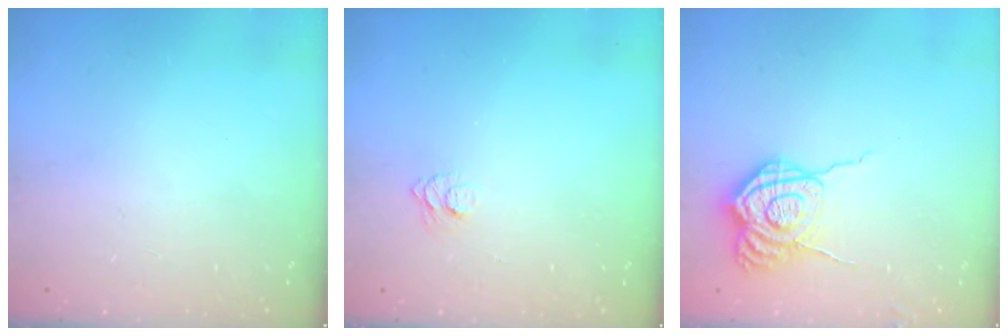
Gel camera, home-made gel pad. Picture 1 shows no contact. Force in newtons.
{"total": 5.8, "press": 5.7, "slide": 0.7}
{"total": 10.8, "press": 10.8, "slide": 0.9}